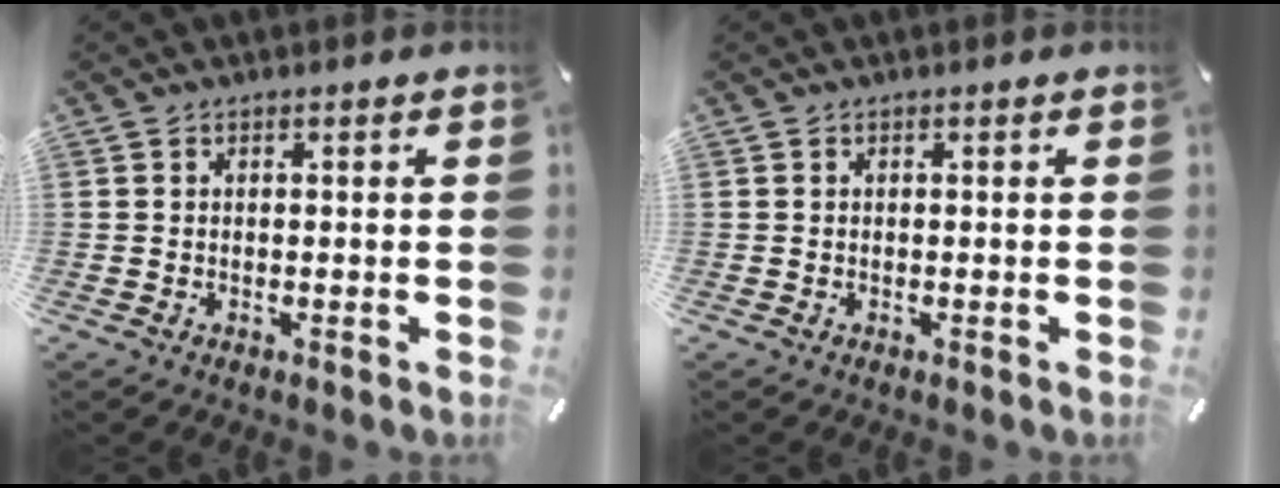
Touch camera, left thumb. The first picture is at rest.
{"total": 0.0}